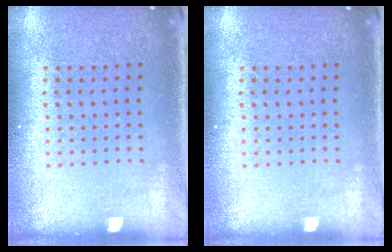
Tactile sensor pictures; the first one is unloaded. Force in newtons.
{"total": 0.0}